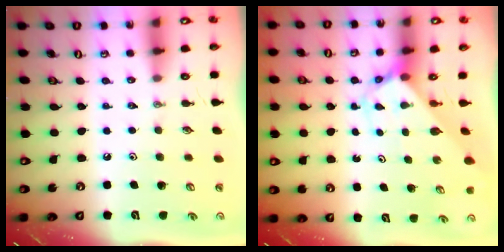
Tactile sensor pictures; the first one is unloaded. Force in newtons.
{"total": 2.7, "press": 2.7, "slide": 0.2}